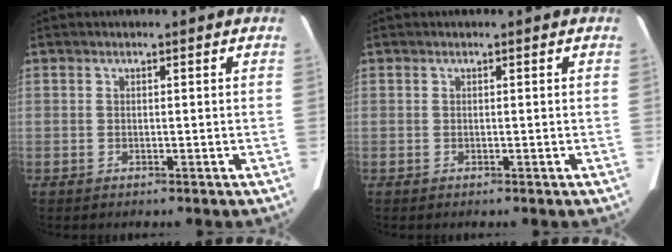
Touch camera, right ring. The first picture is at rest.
{"total": 0.0}